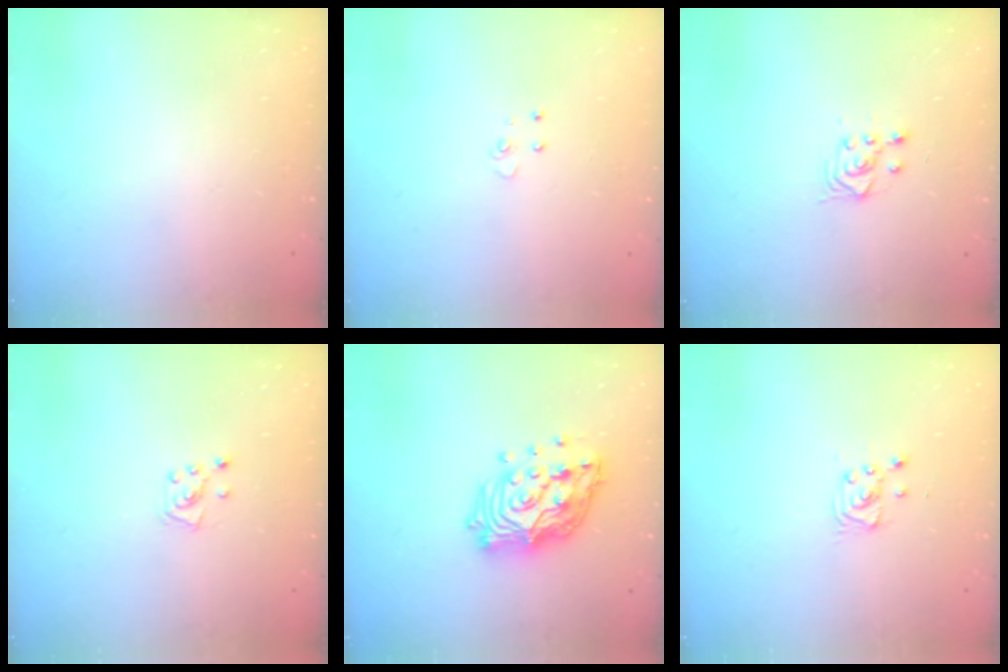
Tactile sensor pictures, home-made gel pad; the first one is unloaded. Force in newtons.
{"total": 3.4, "press": 3.4, "slide": 0.3}
{"total": 3.0, "press": 2.6, "slide": 1.3}
{"total": 5.9, "press": 5.8, "slide": 0.7}
{"total": 17.4, "press": 17.1, "slide": 3.2}
{"total": 2.9, "press": 2.9, "slide": 0.4}